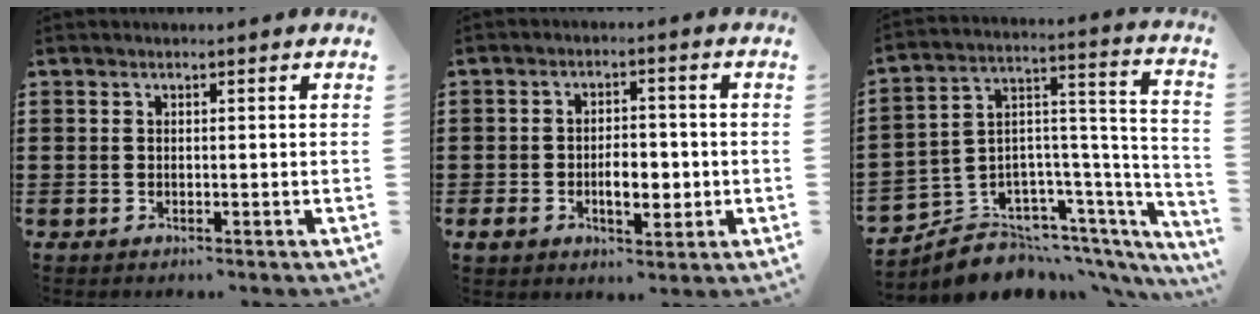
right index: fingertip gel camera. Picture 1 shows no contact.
{"total": 6.1, "force": [-1.4, 3.5, 4.8], "torque": [-0.082, 0.004, -0.026]}
{"total": 5.6, "force": [-4.4, 3.5, 0.4], "torque": [-0.019, -0.014, -0.078]}